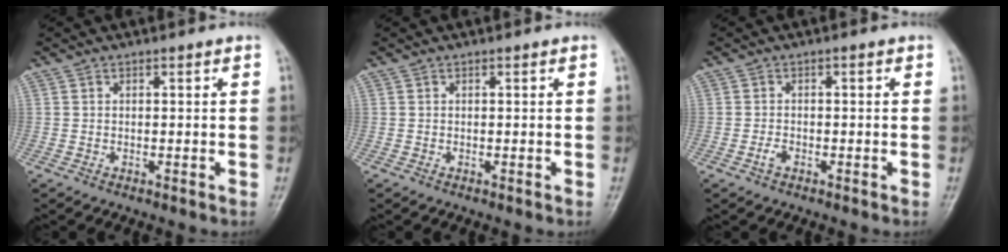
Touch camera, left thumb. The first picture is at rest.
{"total": 0.0}
{"total": 1.6, "force": [-0.8, 1.0, 1.0], "torque": [-0.018, 0.003, -0.018]}